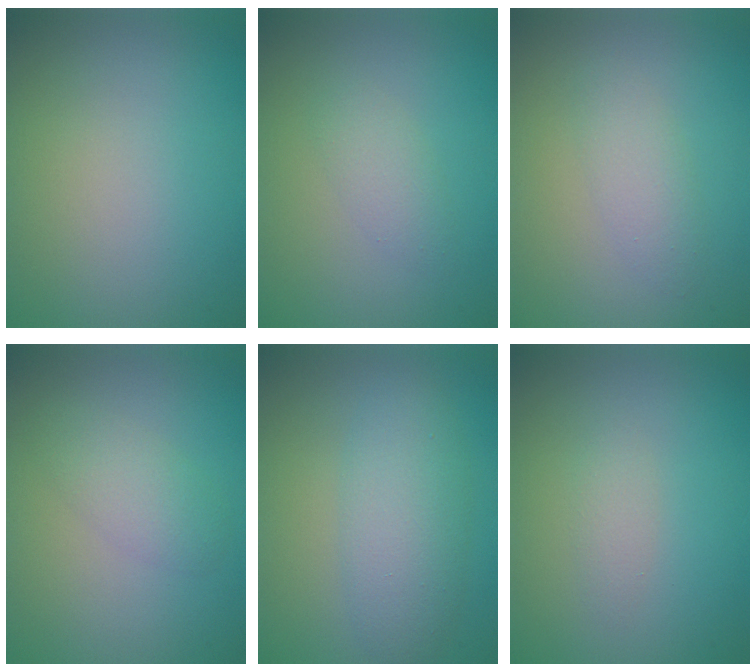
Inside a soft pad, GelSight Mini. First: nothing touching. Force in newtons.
{"total": 1.7, "press": 1.7, "slide": 0.1}
{"total": 2.1, "press": 2.1, "slide": 0.1}
{"total": 2.4, "press": 2.4, "slide": 0.1}
{"total": 4.6, "press": 4.6, "slide": 0.2}
{"total": 1.1, "press": 1.1, "slide": 0.1}